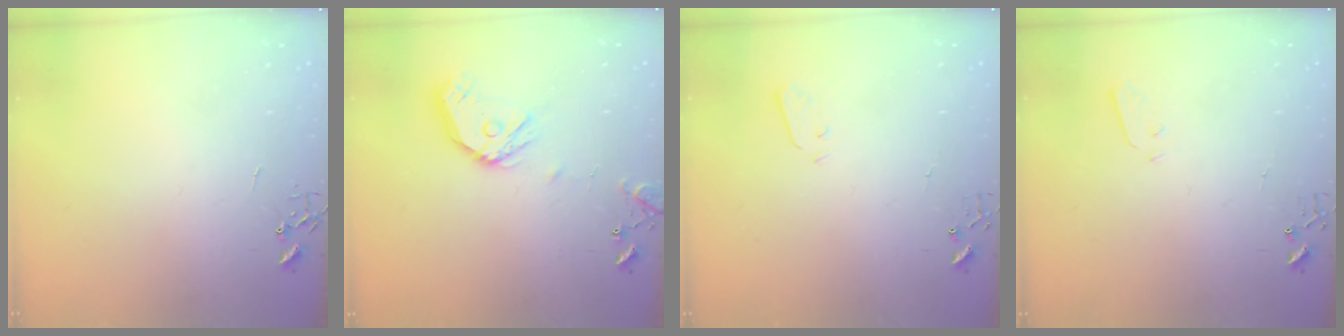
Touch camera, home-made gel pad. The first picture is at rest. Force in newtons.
{"total": 13.4, "press": 13.2, "slide": 2.1}
{"total": 3.0, "press": 3.0, "slide": 0.3}
{"total": 3.0, "press": 2.9, "slide": 0.7}